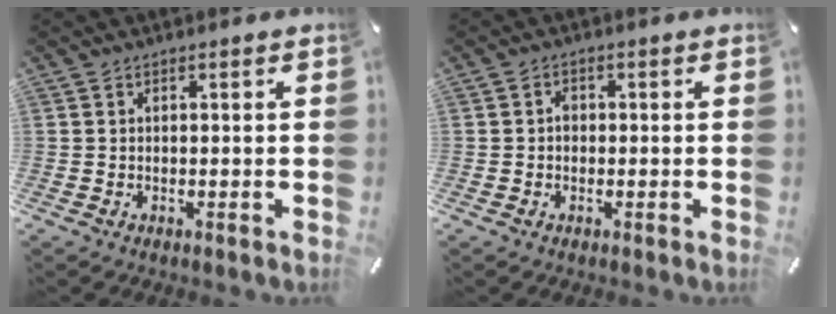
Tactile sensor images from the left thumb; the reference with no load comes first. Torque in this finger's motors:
{"motor_torque": [0.31, 0.84, 0.19, -0.29, 0.09]}